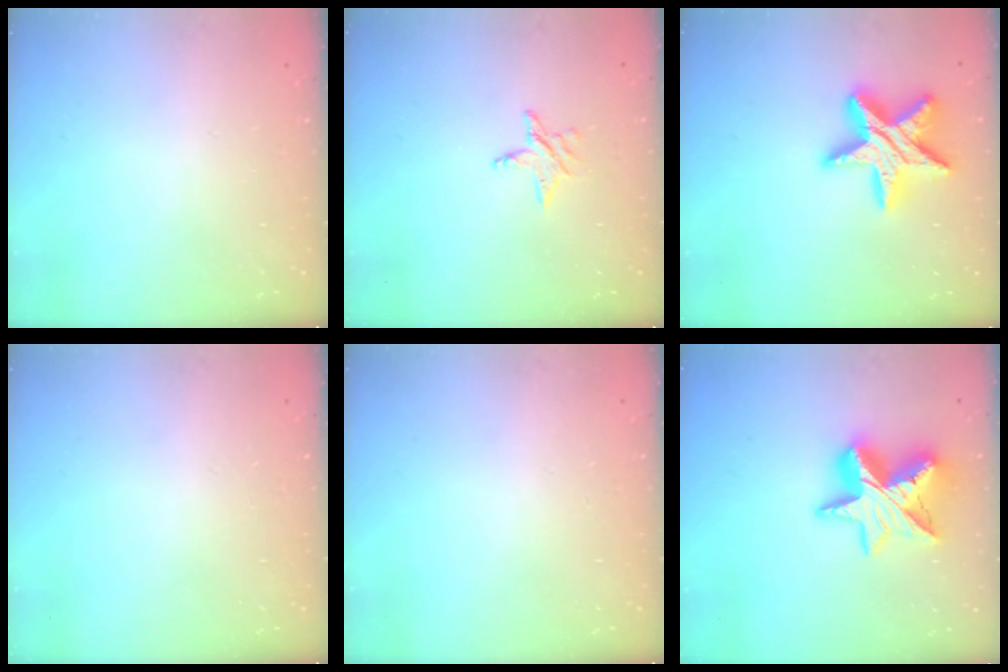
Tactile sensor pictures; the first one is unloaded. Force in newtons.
{"total": 4.3, "press": 4.3, "slide": 0.3}
{"total": 17.7, "press": 17.6, "slide": 1.2}
{"total": 0.0}
{"total": 0.0}
{"total": 15.1, "press": 15.1, "slide": 1.1}